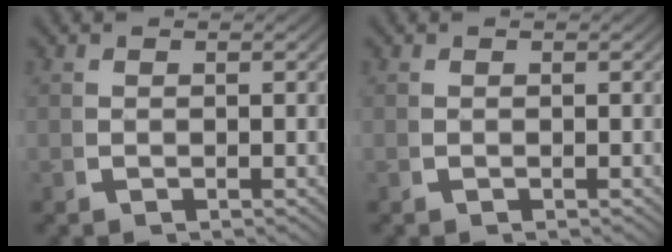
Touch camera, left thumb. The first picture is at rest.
{"total": 0.0}